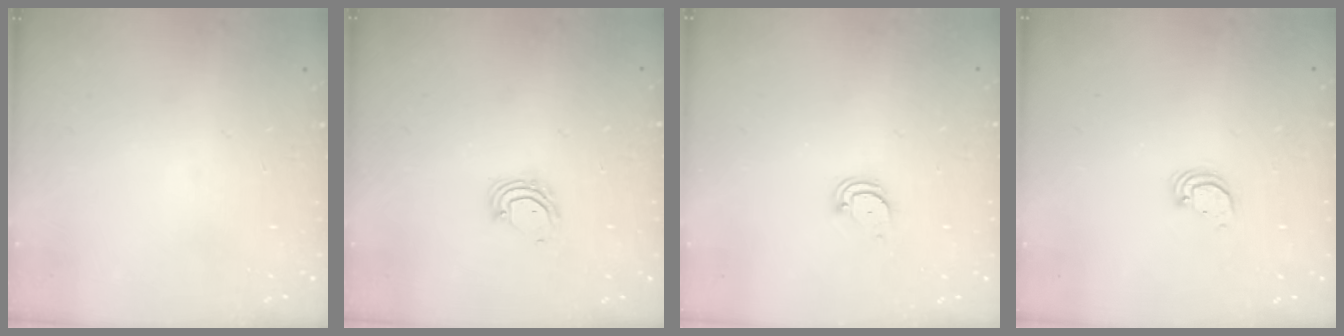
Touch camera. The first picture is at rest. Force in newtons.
{"total": 5.0, "press": 5.0, "slide": 0.4}
{"total": 2.1, "press": 2.1, "slide": 0.2}
{"total": 2.9, "press": 2.9, "slide": 0.1}